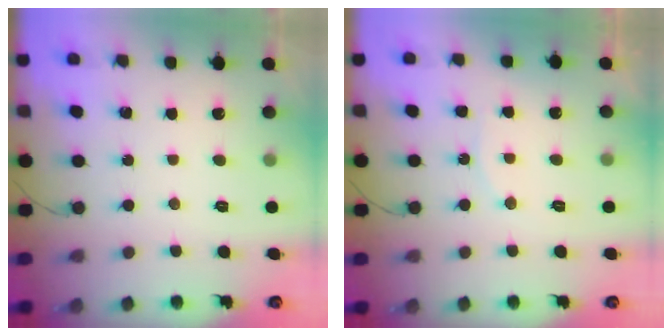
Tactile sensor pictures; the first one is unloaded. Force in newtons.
{"total": 6.5, "press": 6.2, "slide": 2.1}